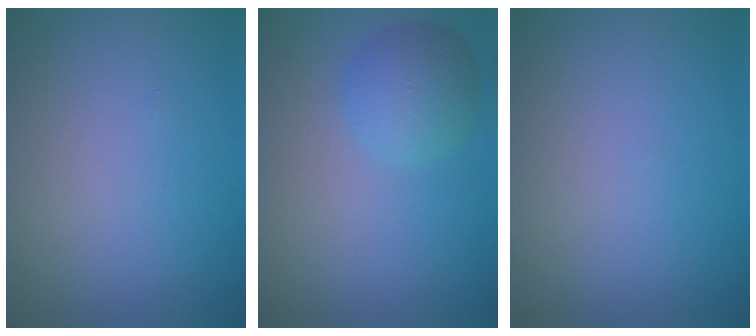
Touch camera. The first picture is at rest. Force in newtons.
{"total": 3.6, "press": 3.6, "slide": 0.1}
{"total": 0.0}